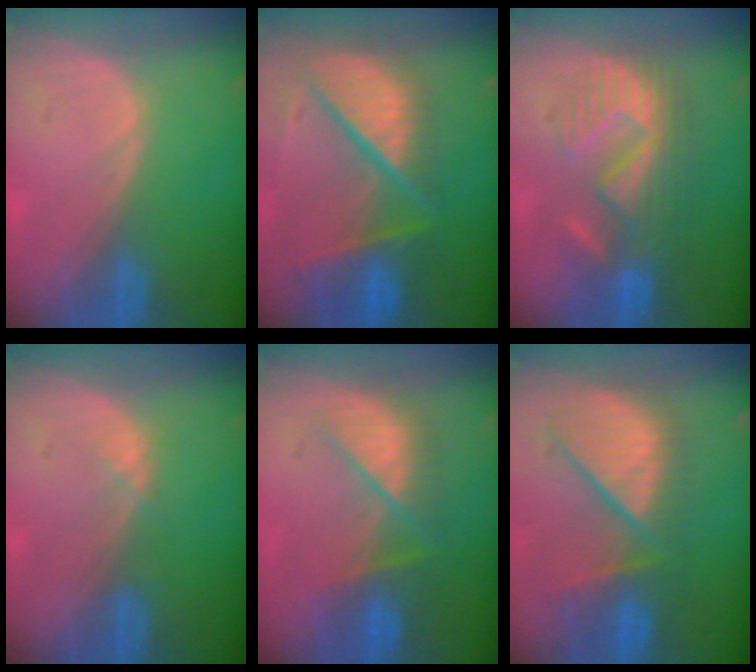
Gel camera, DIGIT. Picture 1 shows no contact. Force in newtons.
{"total": 11.7, "press": 9.7, "slide": 6.4}
{"total": 8.8, "press": 8.7, "slide": 1.4}
{"total": 0.9, "press": 0.9, "slide": 0.3}
{"total": 7.5, "press": 7.3, "slide": 1.9}
{"total": 10.3, "press": 9.6, "slide": 3.7}